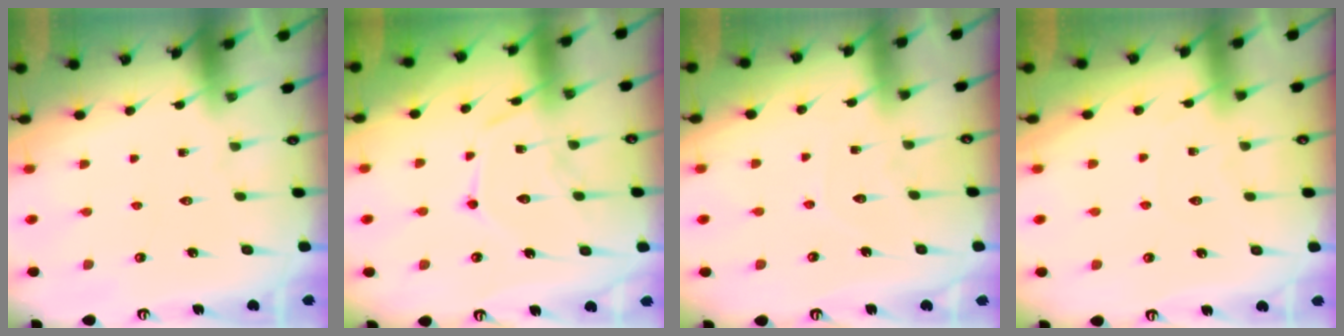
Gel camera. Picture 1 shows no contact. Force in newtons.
{"total": 12.9, "press": 12.9, "slide": 1.0}
{"total": 4.6, "press": 4.5, "slide": 0.5}
{"total": 2.8, "press": 2.8, "slide": 0.4}